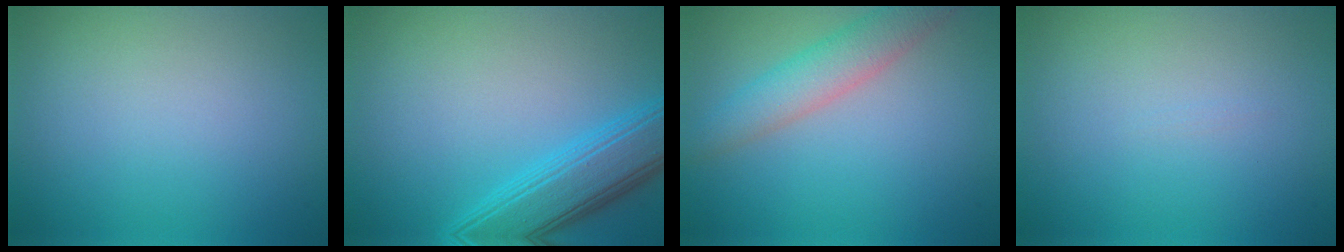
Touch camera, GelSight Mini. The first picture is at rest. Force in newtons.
{"total": 5.7, "press": 5.7, "slide": 0.1}
{"total": 3.8, "press": 3.8, "slide": 0.2}
{"total": 0.0}